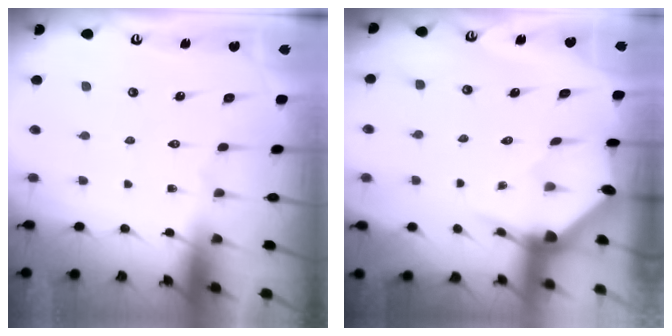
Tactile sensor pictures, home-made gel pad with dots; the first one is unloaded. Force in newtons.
{"total": 3.5, "press": 3.5, "slide": 0.3}